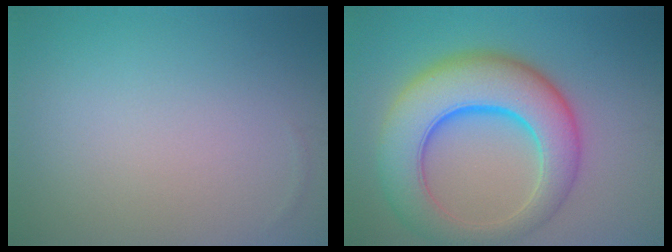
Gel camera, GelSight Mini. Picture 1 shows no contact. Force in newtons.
{"total": 10.1, "press": 10.1, "slide": 0.4}